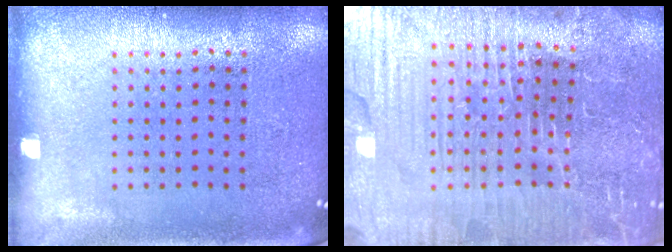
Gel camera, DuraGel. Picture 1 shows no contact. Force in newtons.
{"total": 5.1, "press": 5.0, "slide": 1.3}